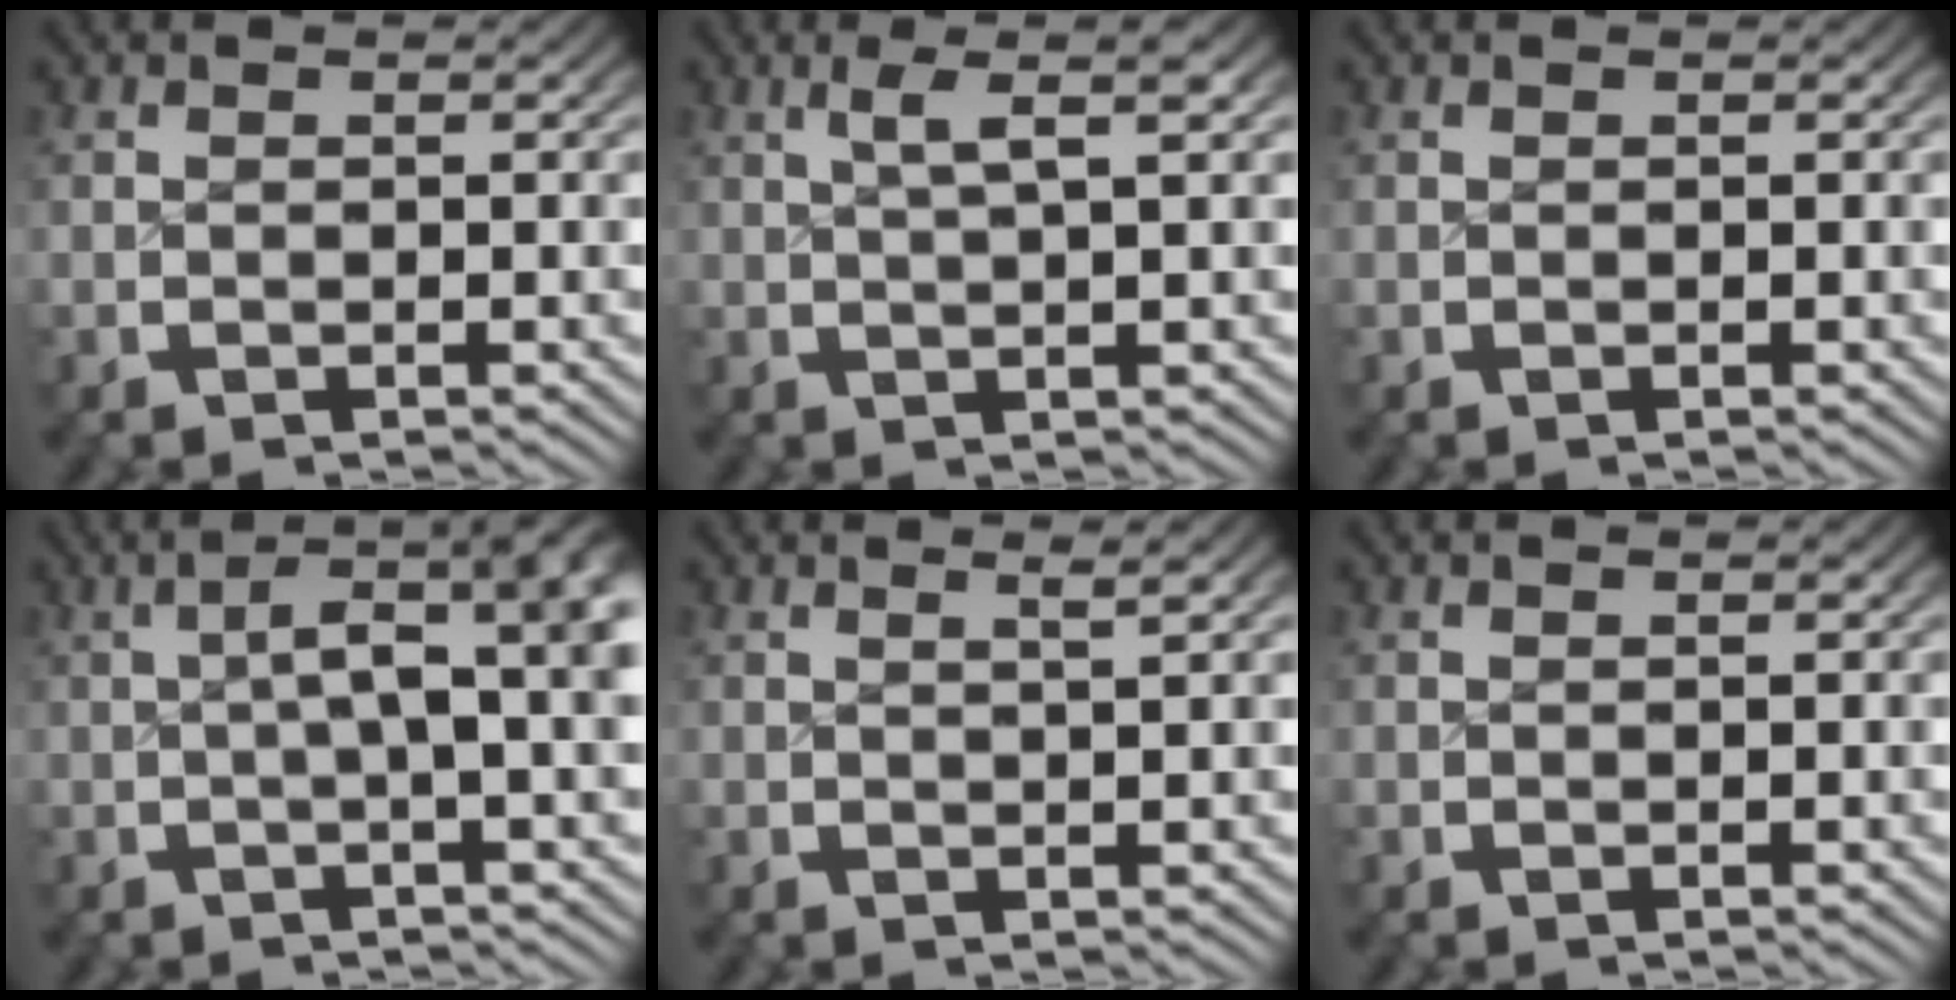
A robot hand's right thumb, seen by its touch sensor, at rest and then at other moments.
{"total": 3.4, "force": [1.5, 0.5, 3.1], "torque": [-0.039, 0.011, 0.028]}
{"total": 0.0}
{"total": 6.9, "force": [1.0, 2.3, 6.4], "torque": [-0.086, 0.011, 0.008]}
{"total": 1.4, "force": [0.9, -0.1, 1.1], "torque": [-0.016, 0.002, 0.017]}
{"total": 0.0}